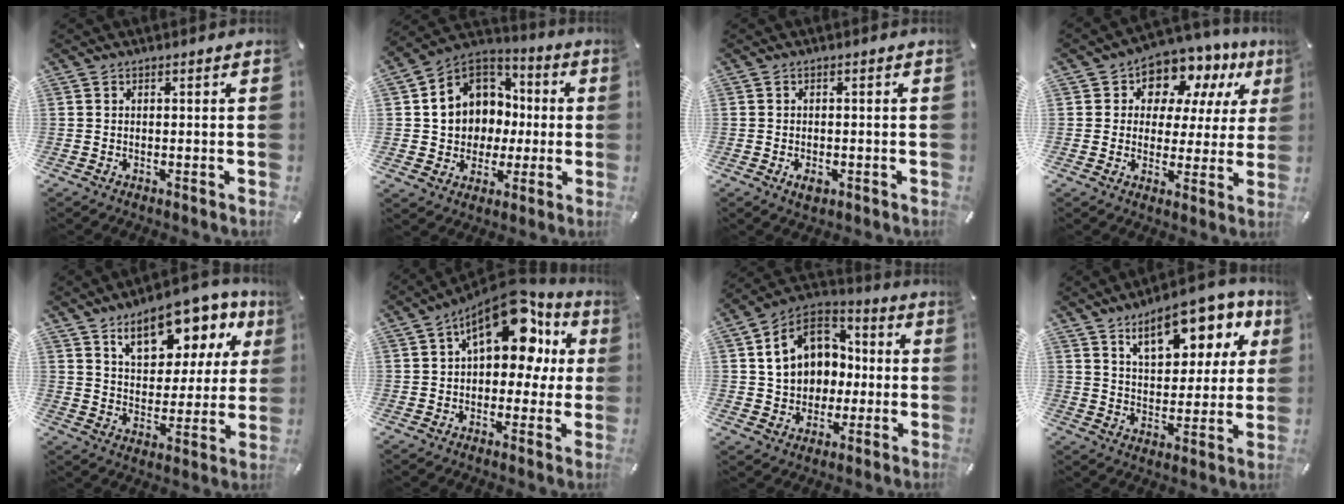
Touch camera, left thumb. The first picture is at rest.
{"total": 11.1, "force": [0.5, 10.8, 2.5], "torque": [-0.060, -0.009, 0.020]}
{"total": 2.5, "force": [-1.1, 1.6, 1.6], "torque": [-0.045, -0.001, -0.023]}
{"total": 9.9, "force": [6.7, 6.8, 2.8], "torque": [-0.054, -0.056, 0.121]}
{"total": 15.4, "force": [9.6, 8.5, 8.5], "torque": [-0.132, -0.044, 0.166]}
{"total": 17.1, "force": [7.7, 9.4, 12.0], "torque": [-0.175, -0.042, 0.132]}
{"total": 14.6, "force": [1.4, 12.8, 6.9], "torque": [-0.144, 0.009, 0.033]}
{"total": 15.7, "force": [9.2, 8.0, 9.9], "torque": [-0.147, -0.037, 0.156]}